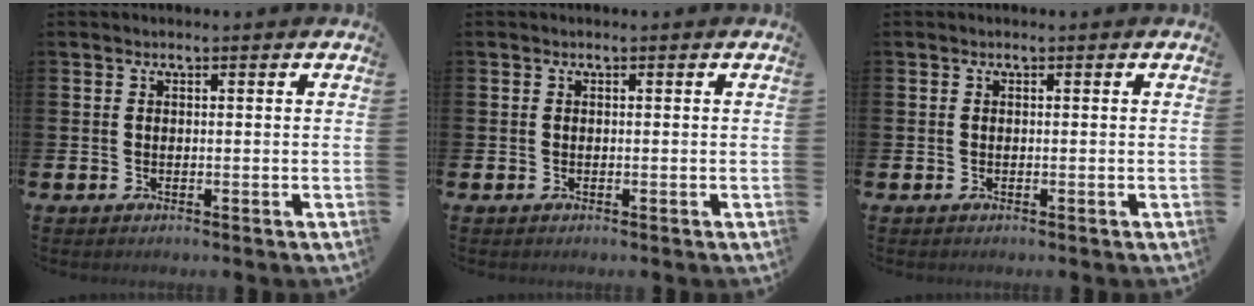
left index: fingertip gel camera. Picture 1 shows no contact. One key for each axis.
{"total": 0.0}
{"total": 0.0}